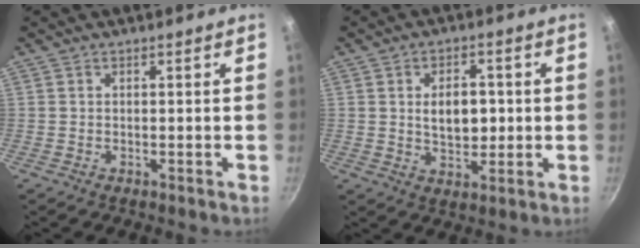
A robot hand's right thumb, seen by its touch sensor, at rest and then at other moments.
{"total": 7.9, "force": [0.6, 5.0, 6.2], "torque": [-0.072, -0.001, 0.012]}